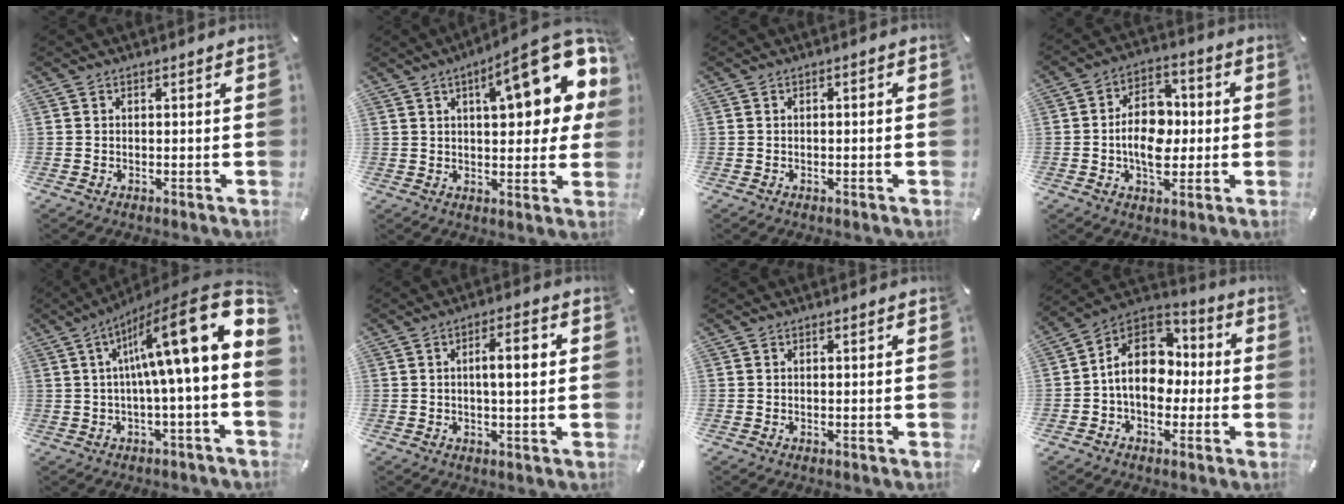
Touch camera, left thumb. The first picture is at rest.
{"total": 20.3, "force": [7.8, 7.6, 17.2], "torque": [-0.222, -0.037, 0.116]}
{"total": 1.0, "force": [-0.6, 0.3, 0.7], "torque": [-0.013, 0.000, -0.010]}
{"total": 12.1, "force": [-1.3, 8.5, 8.5], "torque": [-0.153, 0.013, -0.024]}
{"total": 20.3, "force": [6.2, 2.9, 19.1], "torque": [-0.309, -0.056, 0.090]}
{"total": 6.9, "force": [0.9, 1.9, 6.6], "torque": [-0.108, 0.004, 0.007]}
{"total": 0.0}
{"total": 13.2, "force": [-0.7, 10.5, 8.0], "torque": [-0.150, 0.010, -0.013]}